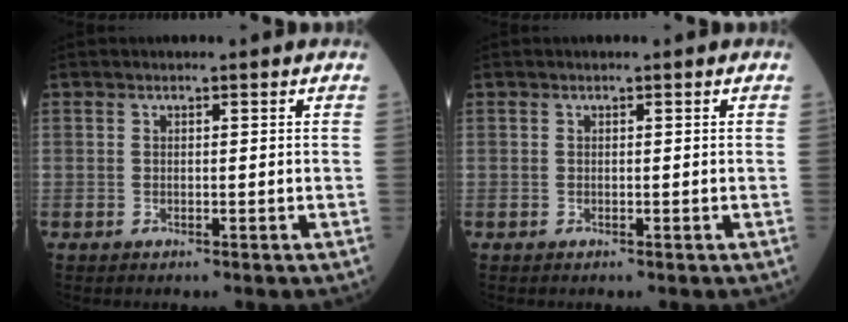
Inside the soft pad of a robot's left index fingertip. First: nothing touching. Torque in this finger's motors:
{"motor_torque": [0.00, 0.00, 0.00, 0.00]}